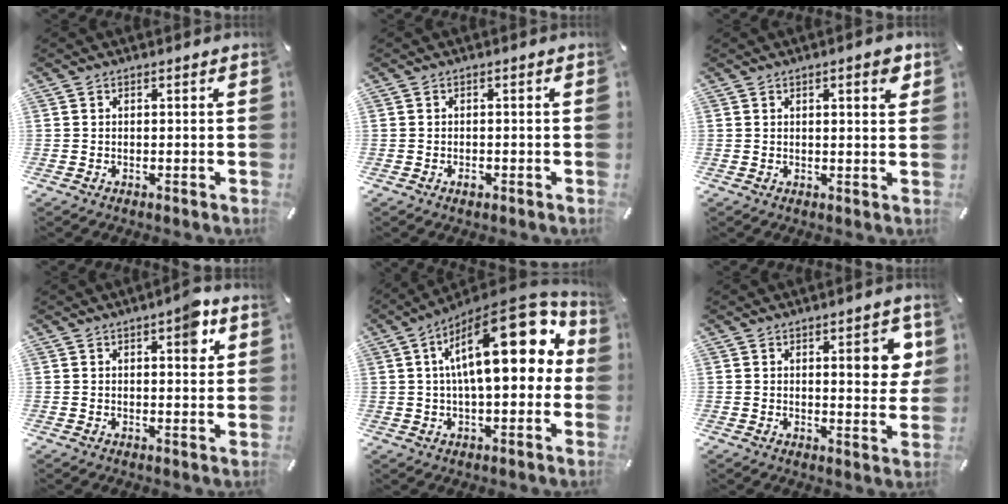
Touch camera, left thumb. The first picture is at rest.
{"total": 1.3, "force": [-0.7, 0.7, 0.8], "torque": [-0.017, 0.000, -0.013]}
{"total": 3.8, "force": [1.6, 1.1, 3.2], "torque": [-0.041, -0.004, 0.022]}
{"total": 6.2, "force": [2.6, 2.4, 5.1], "torque": [-0.051, -0.013, 0.032]}
{"total": 21.4, "force": [6.0, 8.9, 18.5], "torque": [-0.270, -0.032, 0.092]}
{"total": 8.3, "force": [2.7, 3.1, 7.2], "torque": [-0.085, -0.015, 0.036]}